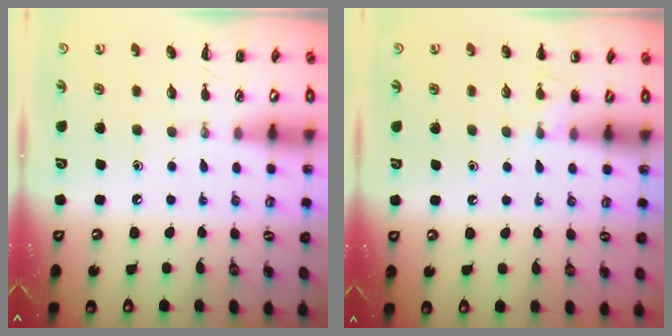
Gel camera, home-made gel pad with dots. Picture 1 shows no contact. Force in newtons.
{"total": 3.2, "press": 3.1, "slide": 1.0}